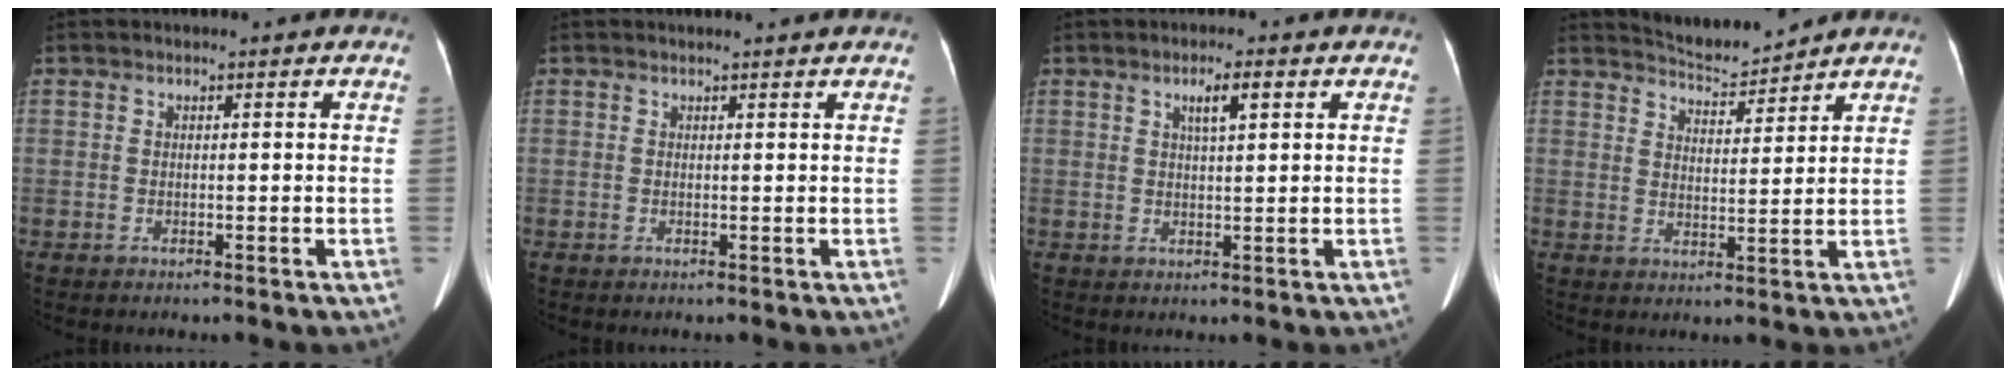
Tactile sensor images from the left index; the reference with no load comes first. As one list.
[{"total": 1.6, "force": [1.6, 0.0, 0.3], "torque": [-0.008, 0.012, 0.017]}, {"total": 3.2, "force": [1.4, 0.4, 2.8], "torque": [-0.048, 0.006, 0.024]}, {"total": 5.3, "force": [5.3, -0.1, 0.2], "torque": [-0.011, -0.001, 0.092]}]